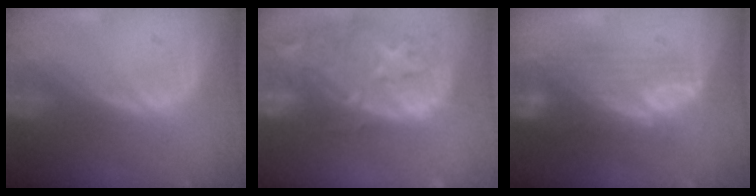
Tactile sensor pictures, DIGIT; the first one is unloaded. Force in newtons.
{"total": 15.3, "press": 12.2, "slide": 9.3}
{"total": 7.9, "press": 7.7, "slide": 1.9}